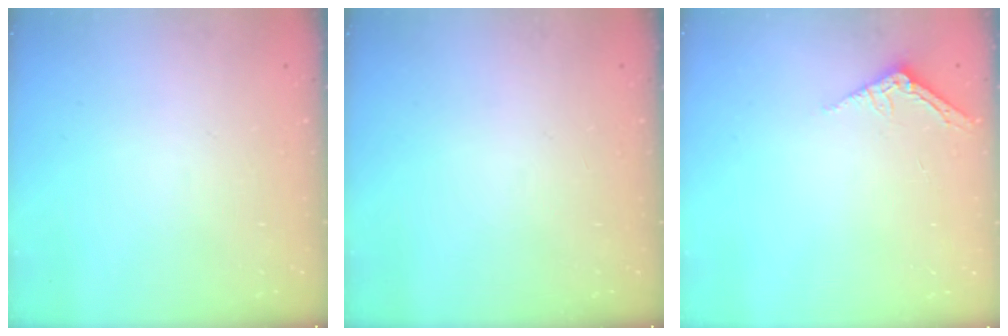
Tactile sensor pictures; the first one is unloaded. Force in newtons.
{"total": 0.0}
{"total": 3.0, "press": 3.0, "slide": 0.2}